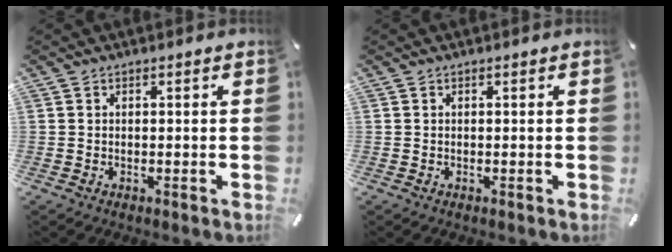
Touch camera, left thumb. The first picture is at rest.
{"total": 0.0}